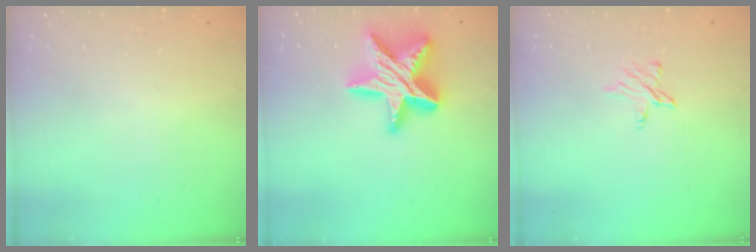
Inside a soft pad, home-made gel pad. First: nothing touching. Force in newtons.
{"total": 21.2, "press": 21.2, "slide": 1.6}
{"total": 5.8, "press": 5.8, "slide": 0.3}